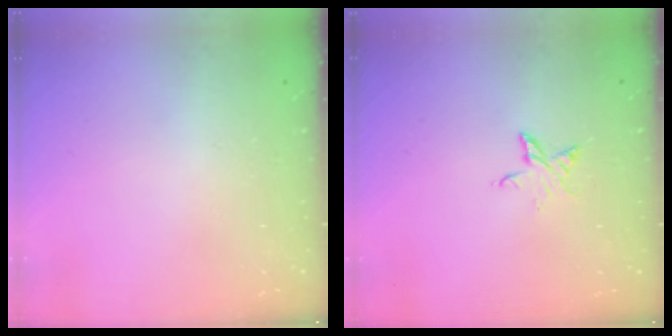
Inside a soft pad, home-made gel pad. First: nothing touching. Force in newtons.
{"total": 4.2, "press": 4.2, "slide": 0.4}